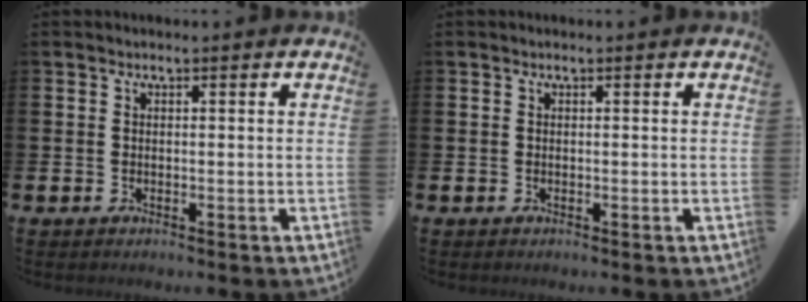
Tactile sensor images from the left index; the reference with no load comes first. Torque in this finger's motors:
{"motor_torque": [0.00, 0.00, 0.01, 0.01]}